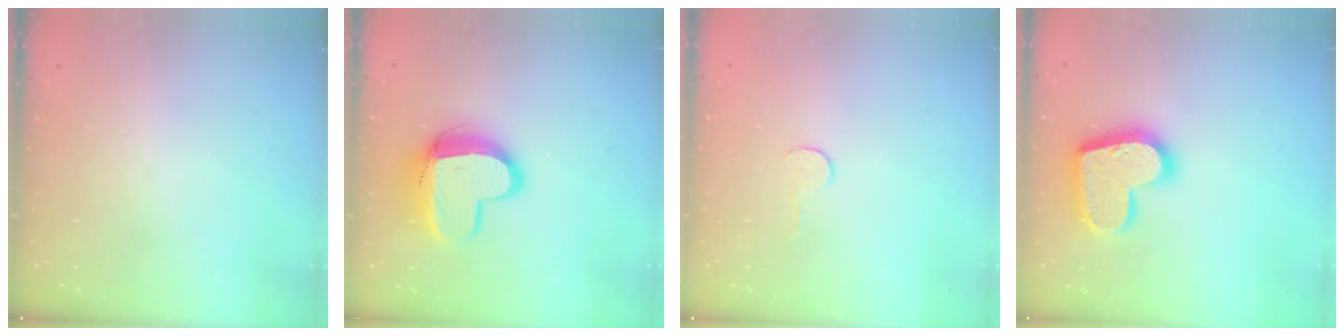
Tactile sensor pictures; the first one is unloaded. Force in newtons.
{"total": 13.0, "press": 13.0, "slide": 1.2}
{"total": 3.4, "press": 3.4, "slide": 0.3}
{"total": 20.0, "press": 20.0, "slide": 1.2}